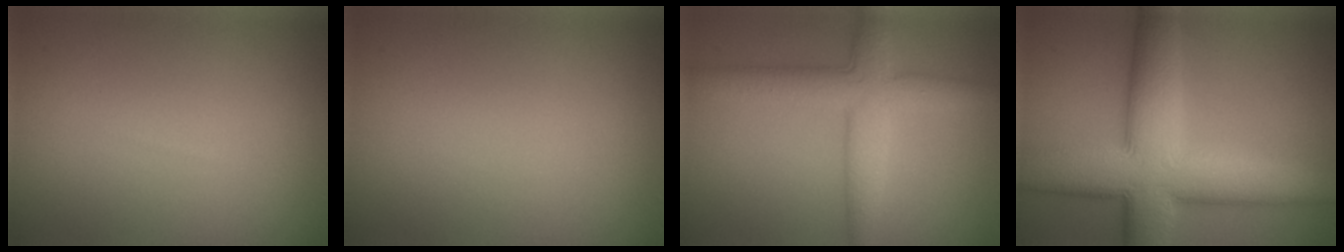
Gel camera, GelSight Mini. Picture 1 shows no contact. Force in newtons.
{"total": 0.0}
{"total": 5.3, "press": 5.3, "slide": 0.1}
{"total": 11.2, "press": 11.1, "slide": 0.4}